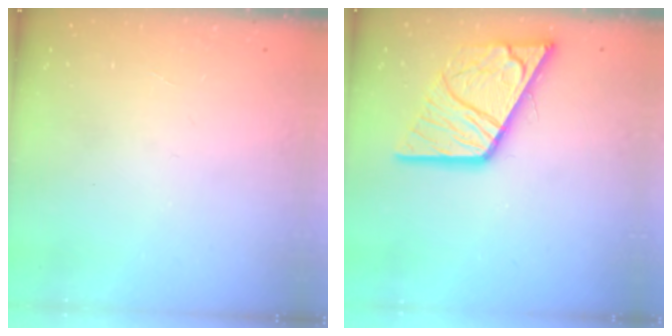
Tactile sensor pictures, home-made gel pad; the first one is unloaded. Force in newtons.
{"total": 17.5, "press": 17.4, "slide": 2.0}